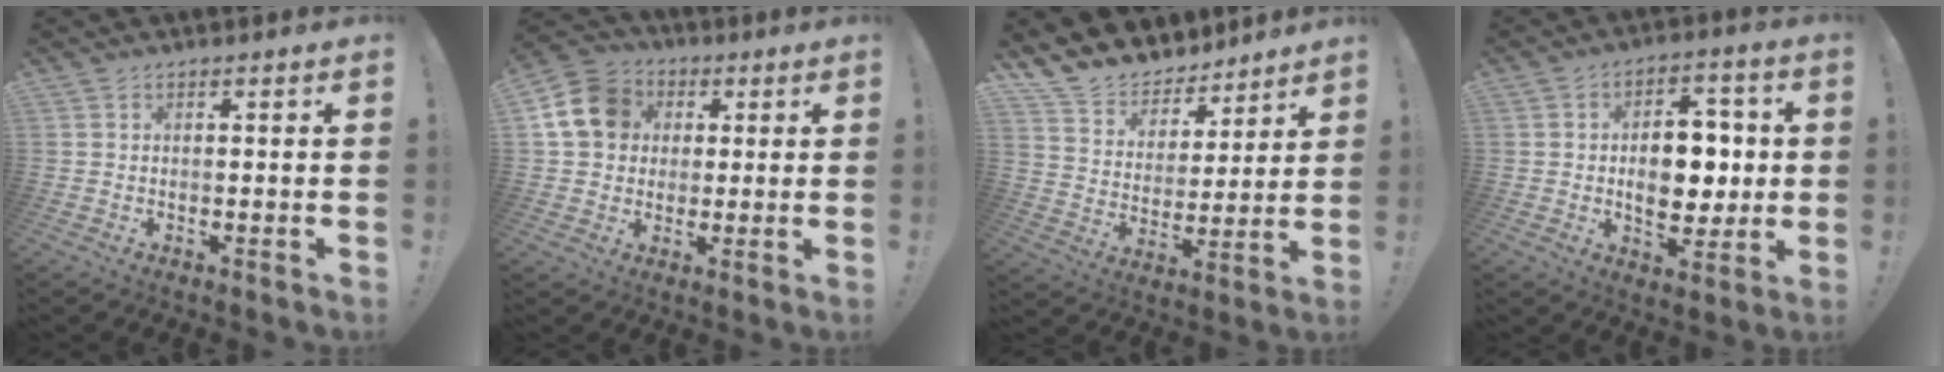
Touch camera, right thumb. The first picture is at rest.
{"total": 14.4, "force": [3.0, 12.3, 7.0], "torque": [-0.121, 0.008, 0.064]}
{"total": 11.1, "force": [9.4, 5.8, 1.1], "torque": [-0.035, -0.081, 0.178]}
{"total": 15.6, "force": [-0.6, 9.0, 12.7], "torque": [-0.189, 0.012, -0.009]}